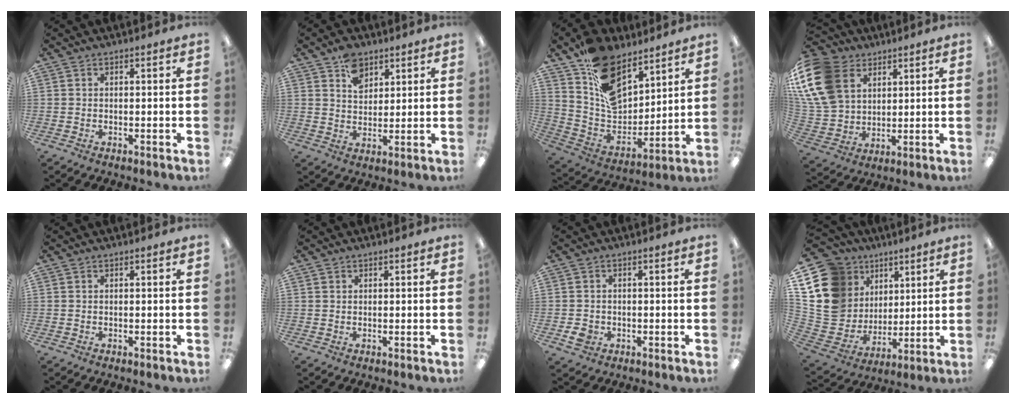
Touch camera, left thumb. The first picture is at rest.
{"total": 6.8, "force": [4.3, 4.6, 2.6], "torque": [-0.036, -0.010, 0.076]}
{"total": 16.1, "force": [10.0, 9.3, 8.6], "torque": [-0.157, -0.052, 0.192]}
{"total": 18.0, "force": [7.5, 13.1, 9.8], "torque": [-0.237, -0.017, 0.145]}
{"total": 0.0}
{"total": 0.8, "force": [0.5, 0.6, 0.0], "torque": [0.000, 0.002, 0.009]}
{"total": 3.2, "force": [-1.0, 2.8, 1.2], "torque": [-0.024, 0.003, -0.019]}
{"total": 18.7, "force": [8.9, 14.9, 6.9], "torque": [-0.175, -0.050, 0.186]}